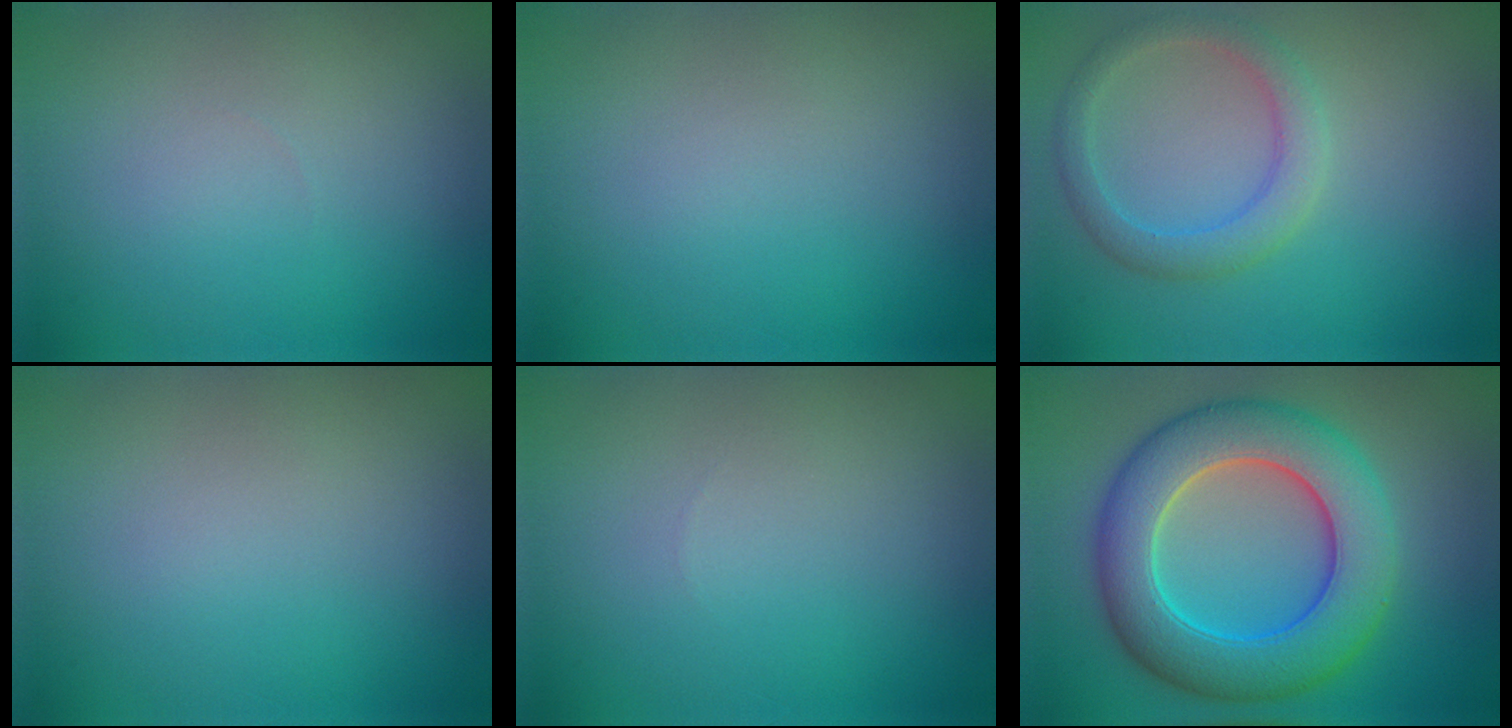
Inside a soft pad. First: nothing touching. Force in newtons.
{"total": 0.0}
{"total": 2.9, "press": 2.9, "slide": 0.1}
{"total": 0.0}
{"total": 0.0}
{"total": 9.4, "press": 9.4, "slide": 0.4}